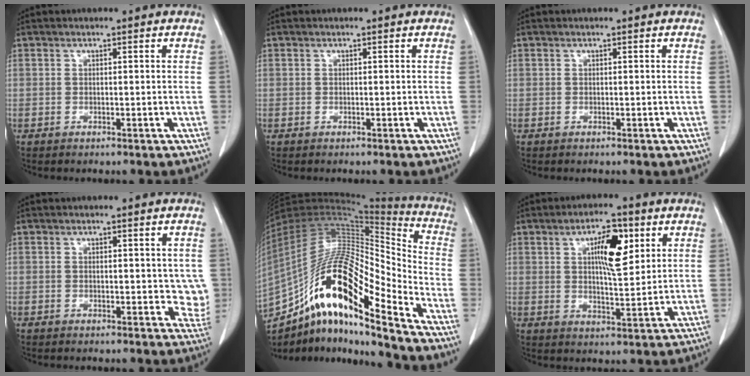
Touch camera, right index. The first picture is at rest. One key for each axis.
{"total": 0.0}
{"total": 0.0}
{"total": 4.4, "fx": 0.7, "fy": 2.2, "fz": 3.7, "tx": -0.027, "ty": -0.009, "tz": 0.006}
{"total": 24.2, "fx": -14.6, "fy": 4.5, "fz": 18.8, "tx": -0.360, "ty": 0.004, "tz": -0.260}
{"total": 8.3, "fx": 3.1, "fy": 2.4, "fz": 7.3, "tx": -0.122, "ty": 0.005, "tz": 0.052}